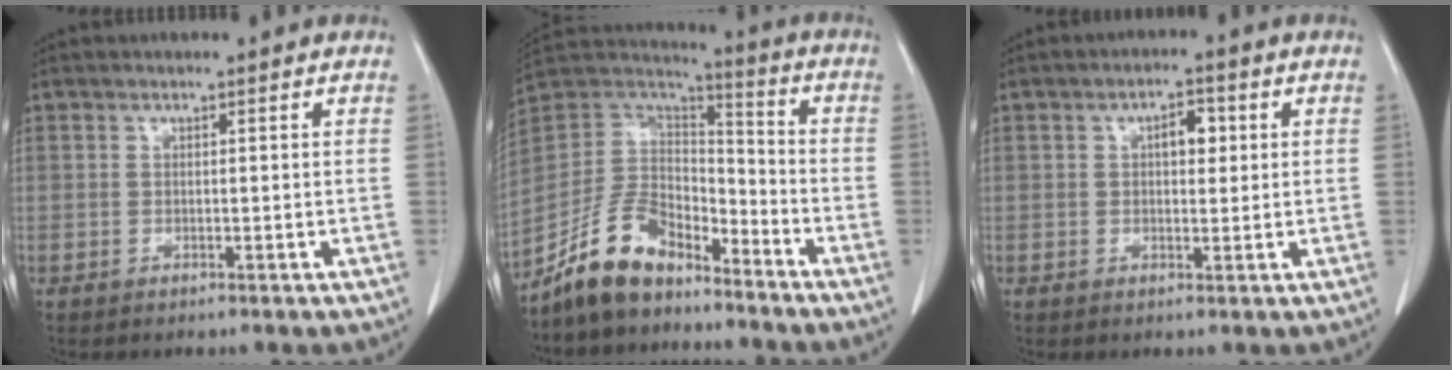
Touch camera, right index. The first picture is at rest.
{"total": 12.4, "force": [-9.8, 5.3, 5.4], "torque": [-0.112, 0.032, -0.188]}
{"total": 3.5, "force": [0.9, 1.6, 3.0], "torque": [-0.047, 0.009, 0.013]}